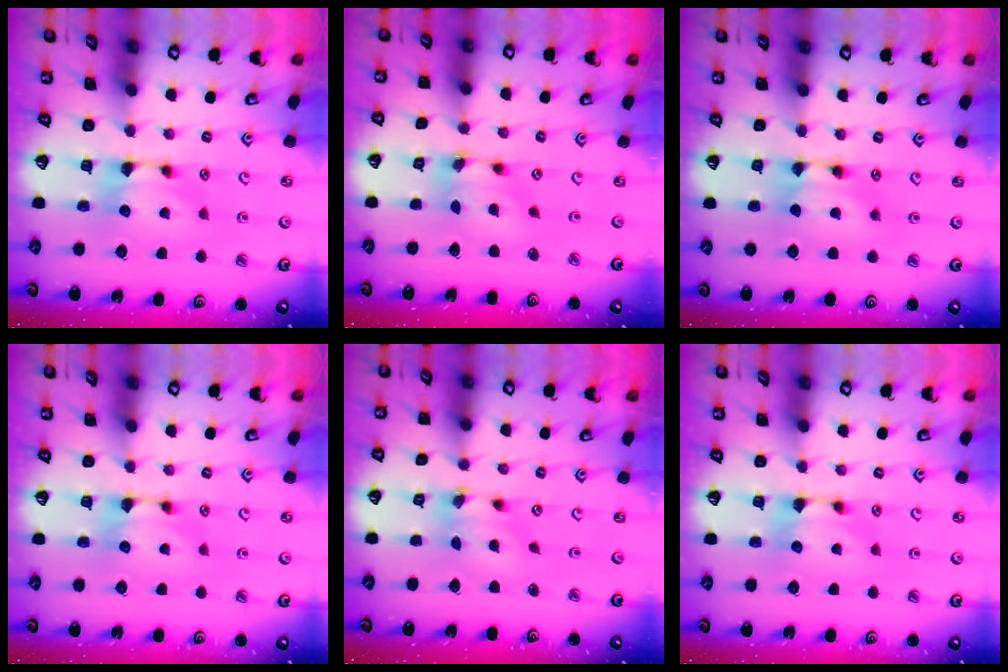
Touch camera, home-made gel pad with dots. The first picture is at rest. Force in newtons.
{"total": 3.6, "press": 3.2, "slide": 1.4}
{"total": 1.5, "press": 1.5, "slide": 0.1}
{"total": 0.0}
{"total": 5.0, "press": 4.6, "slide": 1.8}
{"total": 0.0}